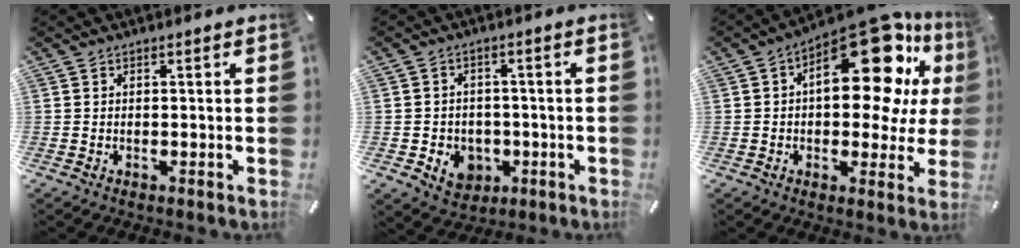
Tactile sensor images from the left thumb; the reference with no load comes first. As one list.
[{"total": 6.6, "force": [-1.9, 5.9, 2.4], "torque": [-0.040, 0.011, -0.032]}, {"total": 23.8, "force": [8.6, 11.8, 18.8], "torque": [-0.233, -0.067, 0.139]}]